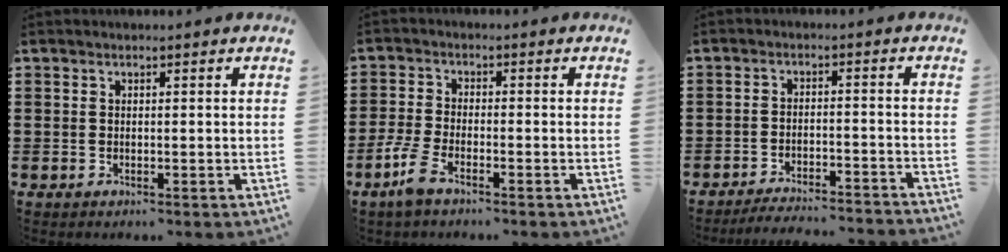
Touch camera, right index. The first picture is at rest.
{"total": 4.1, "force": [-2.6, 0.9, 3.0], "torque": [-0.084, -0.011, -0.055]}
{"total": 3.6, "force": [-3.6, -0.2, 0.6], "torque": [-0.014, -0.002, -0.073]}